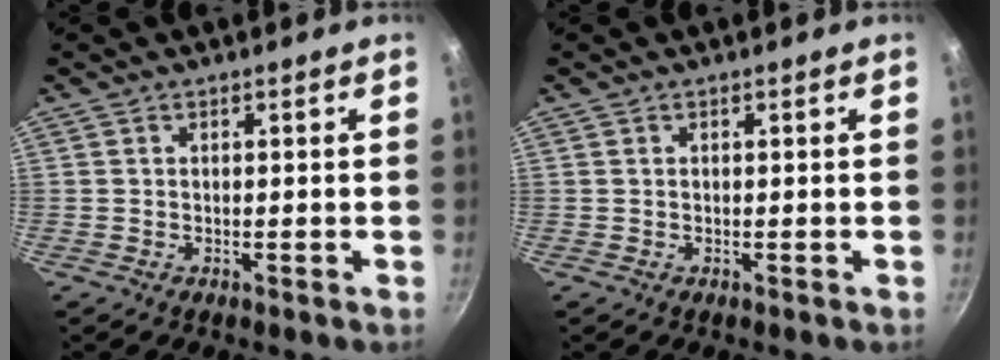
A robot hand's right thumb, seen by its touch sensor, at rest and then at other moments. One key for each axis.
{"total": 0.0}